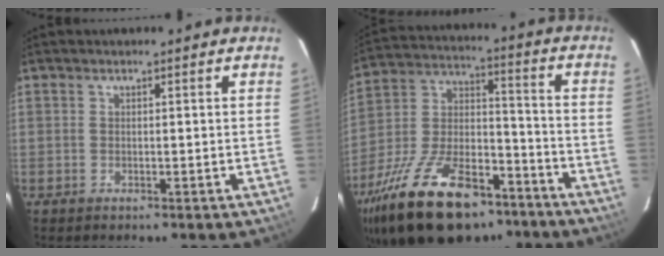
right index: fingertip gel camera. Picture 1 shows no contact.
{"total": 26.5, "force": [-17.4, 12.1, 15.9], "torque": [-0.314, -0.003, -0.276]}